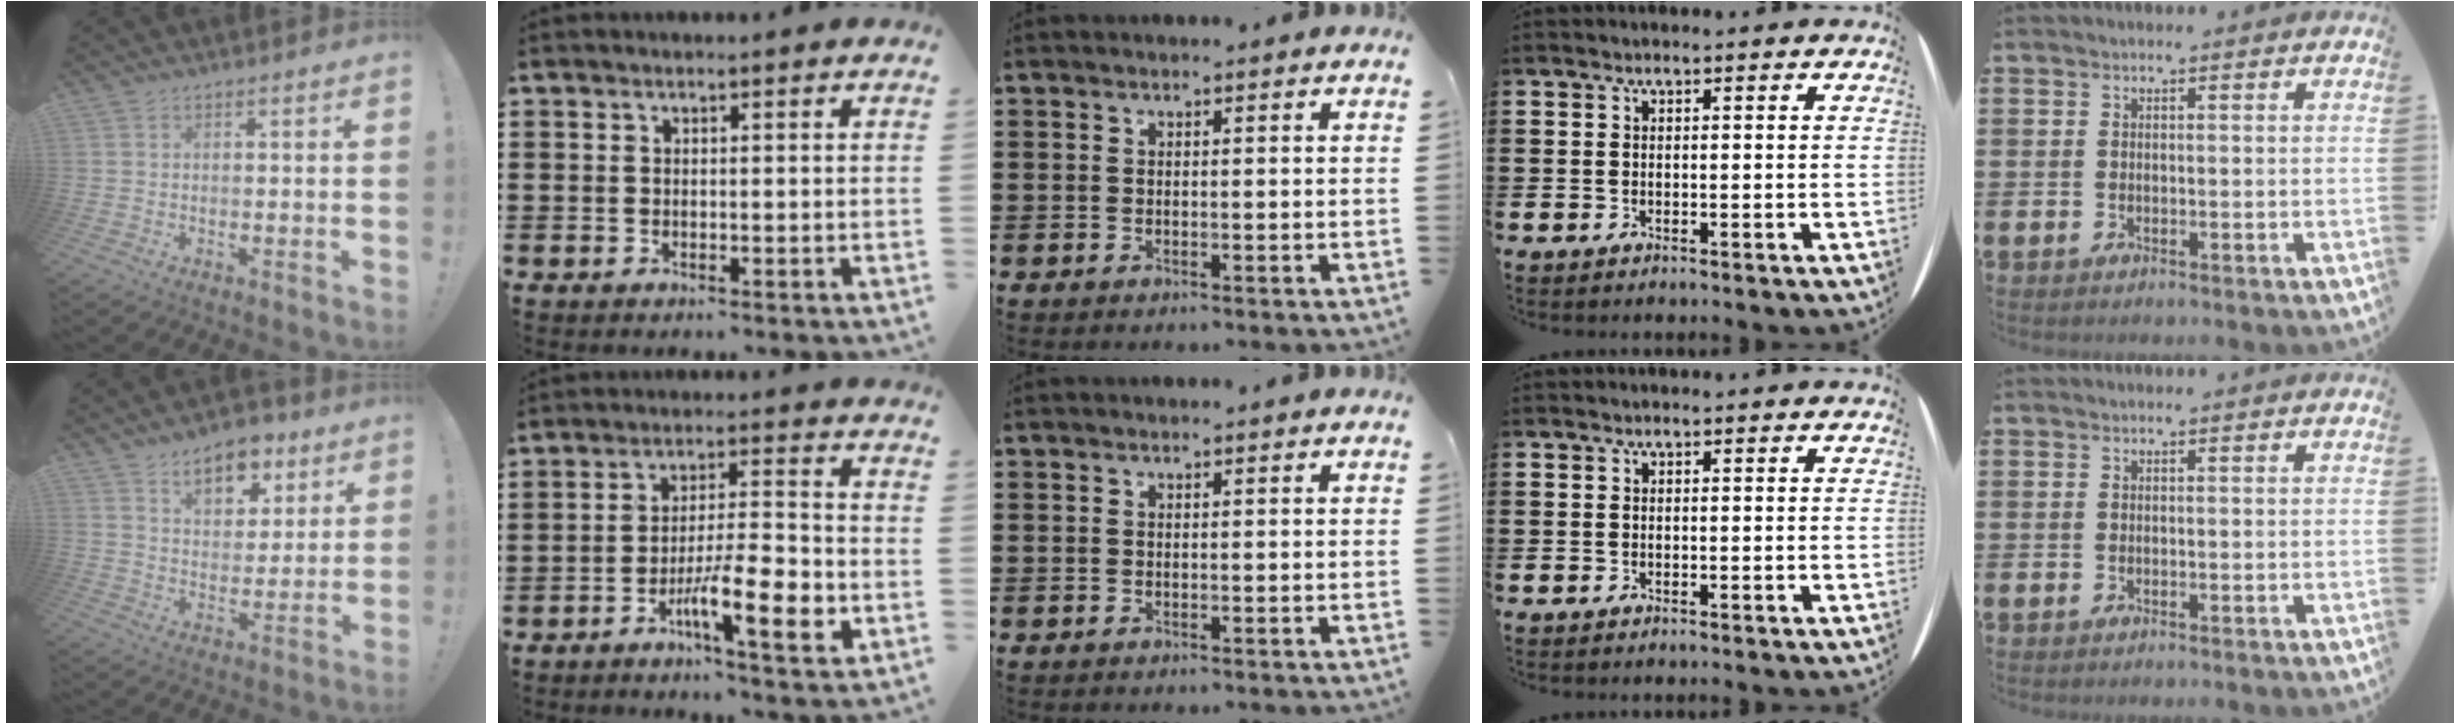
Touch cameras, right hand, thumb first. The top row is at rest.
{"thumb": {"total": 11.2, "force": [6.9, 6.7, 5.8], "torque": [-0.076, -0.035, 0.125]}, "index": {"total": 10.1, "force": [-4.4, 2.2, 8.8], "torque": [-0.153, 0.001, -0.077]}}